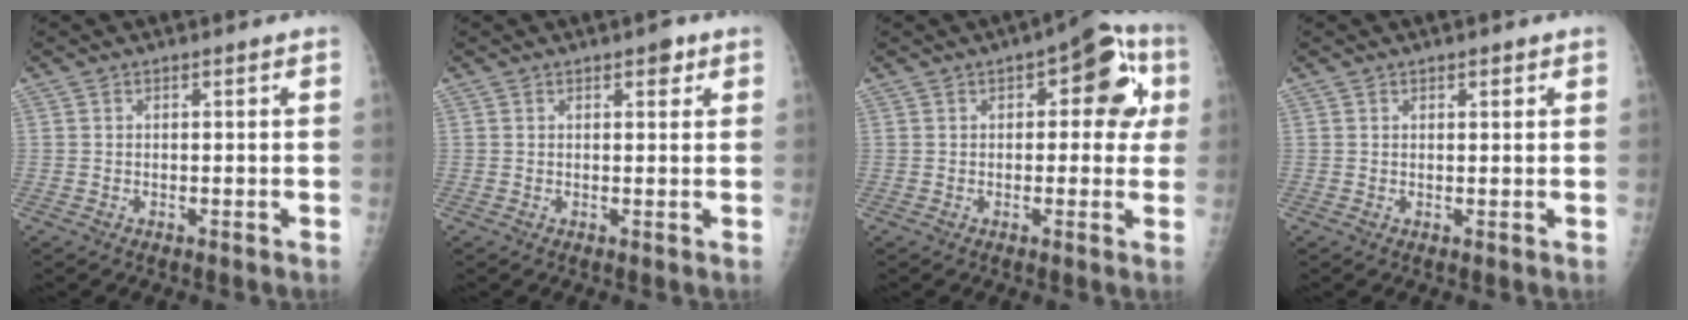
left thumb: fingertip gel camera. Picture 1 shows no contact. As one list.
[{"total": 2.2, "force": [1.2, 1.0, 1.4], "torque": [-0.009, -0.003, 0.014]}, {"total": 11.1, "force": [2.9, 5.7, 9.1], "torque": [-0.059, 0.019, 0.024]}, {"total": 1.1, "force": [0.7, 0.6, 0.6], "torque": [0.000, -0.002, 0.008]}]